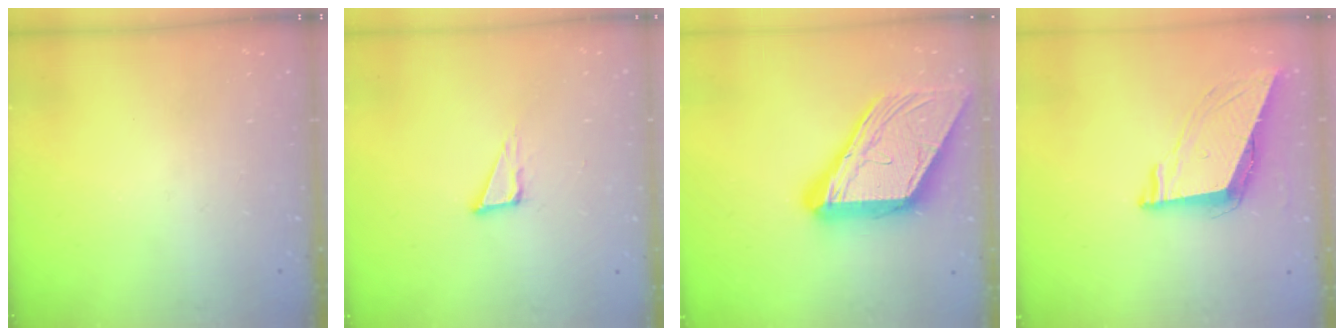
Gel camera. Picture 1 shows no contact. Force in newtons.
{"total": 5.9, "press": 5.8, "slide": 1.3}
{"total": 22.4, "press": 22.2, "slide": 2.6}
{"total": 9.0, "press": 8.6, "slide": 2.9}